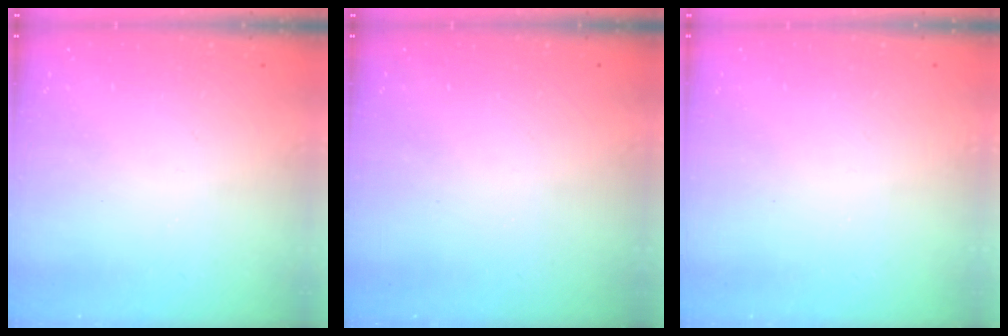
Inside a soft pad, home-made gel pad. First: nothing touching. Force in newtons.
{"total": 0.0}
{"total": 0.0}